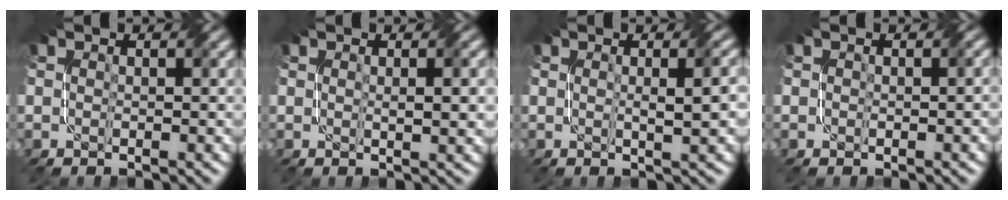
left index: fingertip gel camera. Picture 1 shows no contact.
{"total": 1.6, "force": [0.4, 0.4, 1.6], "torque": [-0.023, 0.001, 0.011]}
{"total": 2.5, "force": [0.3, 0.6, 2.3], "torque": [-0.031, 0.004, 0.006]}
{"total": 0.6, "force": [0.1, 0.5, 0.3], "torque": [-0.005, 0.000, 0.002]}